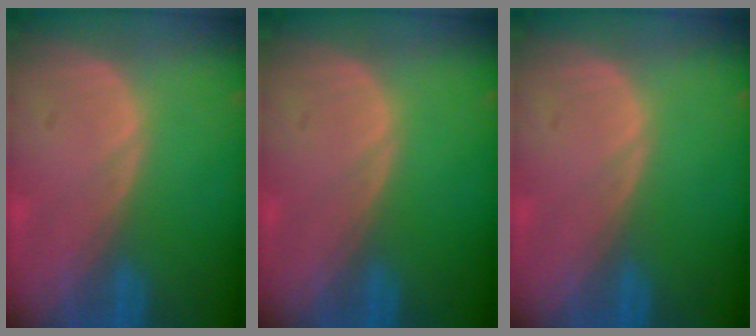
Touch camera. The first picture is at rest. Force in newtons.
{"total": 0.0}
{"total": 0.0}